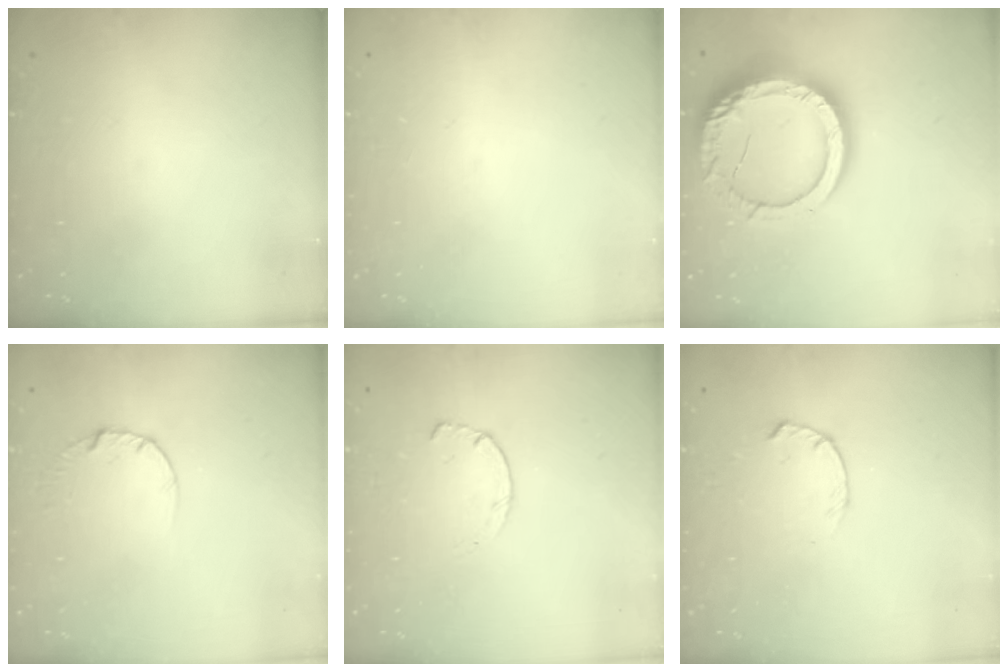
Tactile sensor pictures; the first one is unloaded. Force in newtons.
{"total": 0.0}
{"total": 16.4, "press": 16.3, "slide": 1.7}
{"total": 4.1, "press": 4.1, "slide": 0.4}
{"total": 1.8, "press": 1.7, "slide": 0.3}
{"total": 1.8, "press": 1.8, "slide": 0.3}